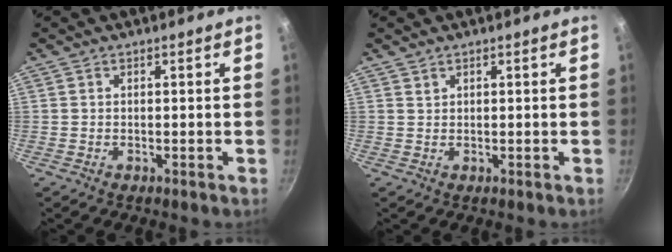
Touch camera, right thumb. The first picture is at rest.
{"total": 0.6, "force": [0.5, 0.3, 0.1], "torque": [-0.001, -0.005, 0.011]}